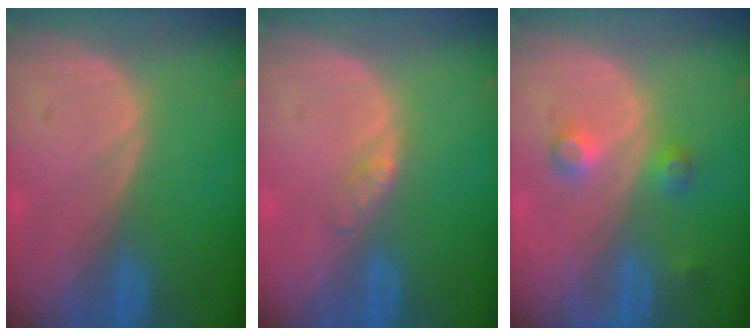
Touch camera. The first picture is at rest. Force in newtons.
{"total": 1.7, "press": 1.7, "slide": 0.2}
{"total": 3.5, "press": 3.3, "slide": 1.4}